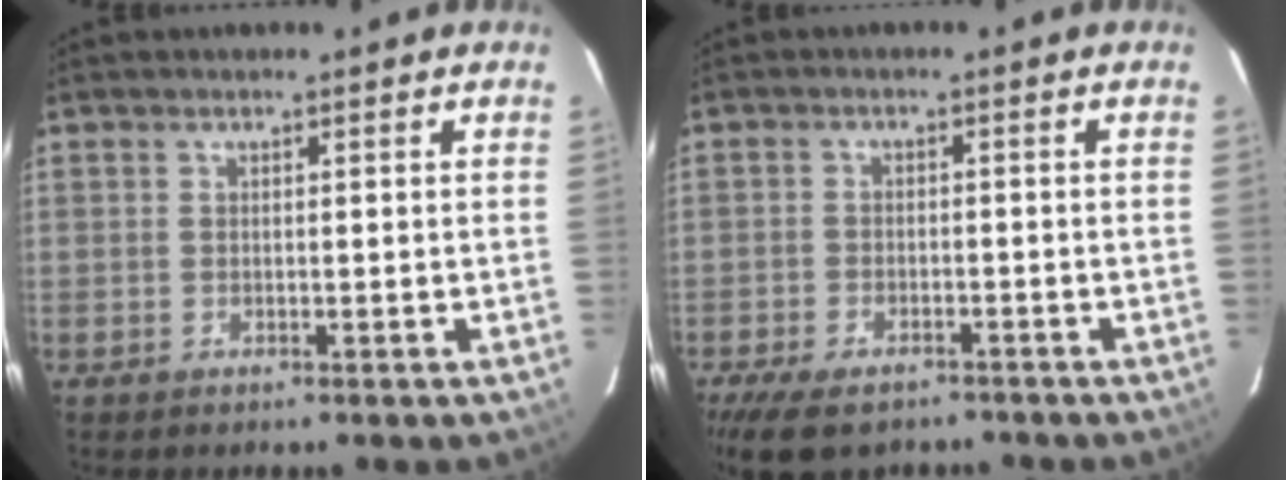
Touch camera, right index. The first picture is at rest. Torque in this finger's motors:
{"motor_torque": [0.98, -1.15, 0.25, -0.01]}